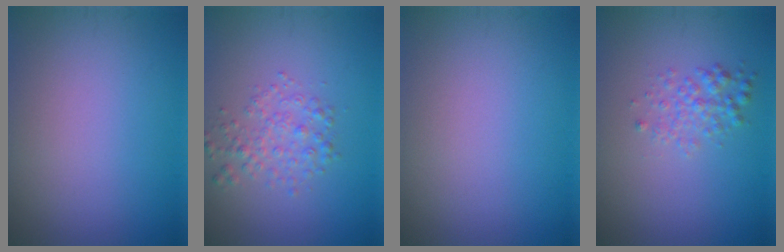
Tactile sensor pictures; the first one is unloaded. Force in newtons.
{"total": 2.4, "press": 2.4, "slide": 0.1}
{"total": 0.0}
{"total": 1.9, "press": 1.9, "slide": 0.0}